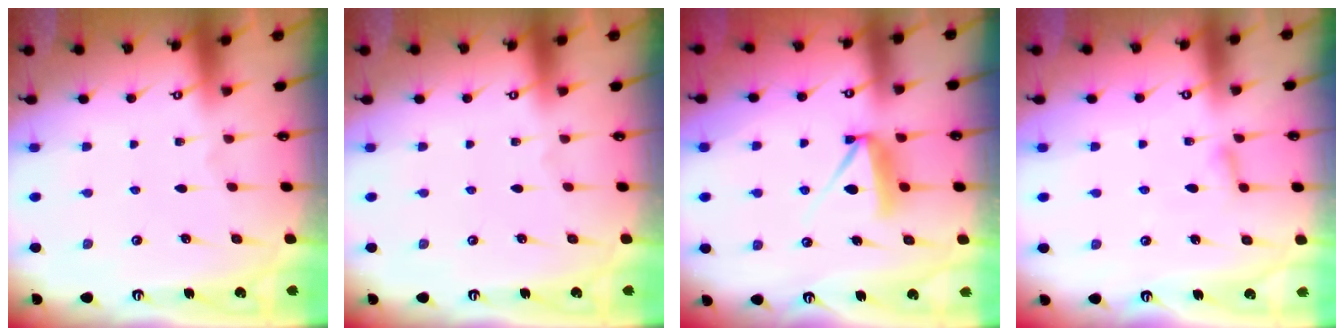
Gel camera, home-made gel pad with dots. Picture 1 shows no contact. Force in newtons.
{"total": 0.0}
{"total": 9.5, "press": 9.4, "slide": 0.9}
{"total": 7.4, "press": 7.4, "slide": 0.6}